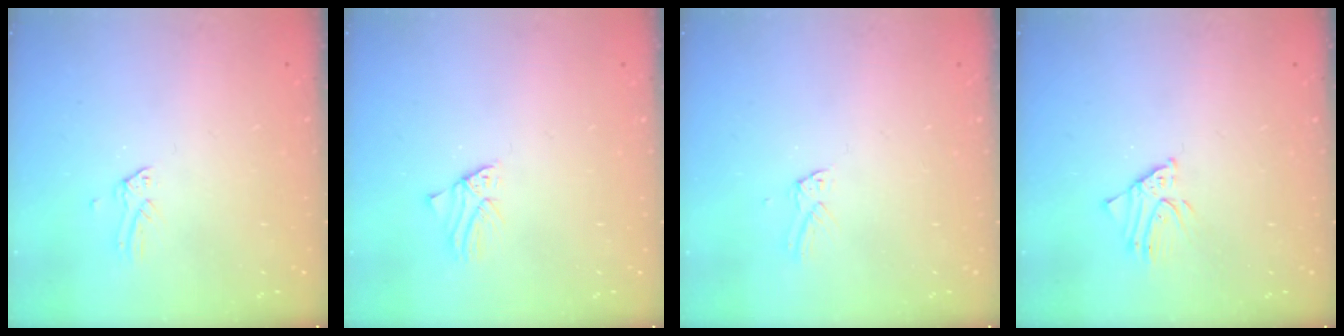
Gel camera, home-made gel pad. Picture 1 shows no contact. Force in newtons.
{"total": 1.1, "press": 1.1, "slide": 0.2}
{"total": 1.5, "press": 1.5, "slide": 0.1}
{"total": 2.3, "press": 2.3, "slide": 0.2}